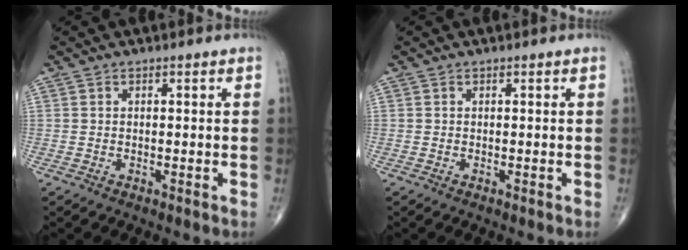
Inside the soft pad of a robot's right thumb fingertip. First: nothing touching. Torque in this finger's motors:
{"motor_torque": [0.53, 0.21, -0.14, -0.04, 0.06]}